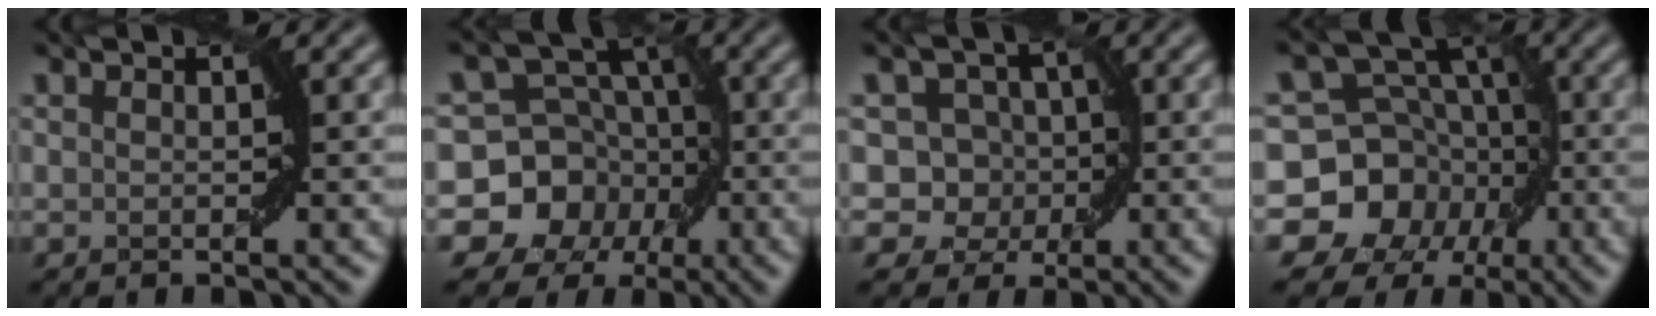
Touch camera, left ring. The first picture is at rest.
{"total": 10.7, "force": [-3.6, 9.6, 3.0], "torque": [-0.050, 0.003, -0.091]}
{"total": 7.3, "force": [0.9, 6.6, 3.0], "torque": [-0.020, 0.038, -0.027]}
{"total": 13.6, "force": [-4.8, 12.0, 4.2], "torque": [-0.080, 0.002, -0.103]}